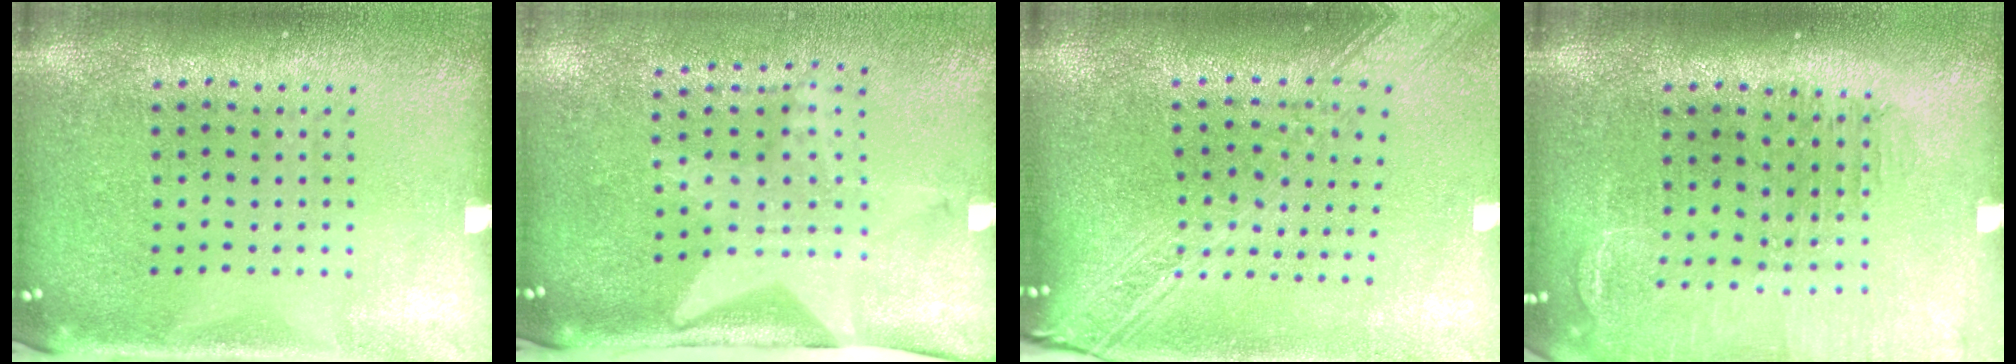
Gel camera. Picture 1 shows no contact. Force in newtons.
{"total": 2.0, "press": 1.5, "slide": 1.4}
{"total": 2.7, "press": 2.2, "slide": 1.5}
{"total": 1.5, "press": 1.4, "slide": 0.2}